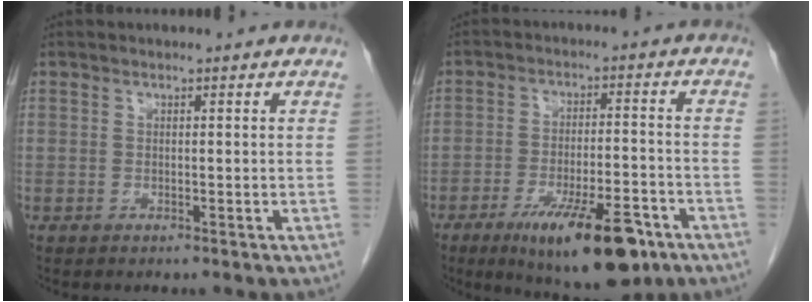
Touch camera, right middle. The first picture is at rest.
{"total": 14.7, "force": [-8.7, 3.7, 11.3], "torque": [-0.160, -0.015, -0.129]}